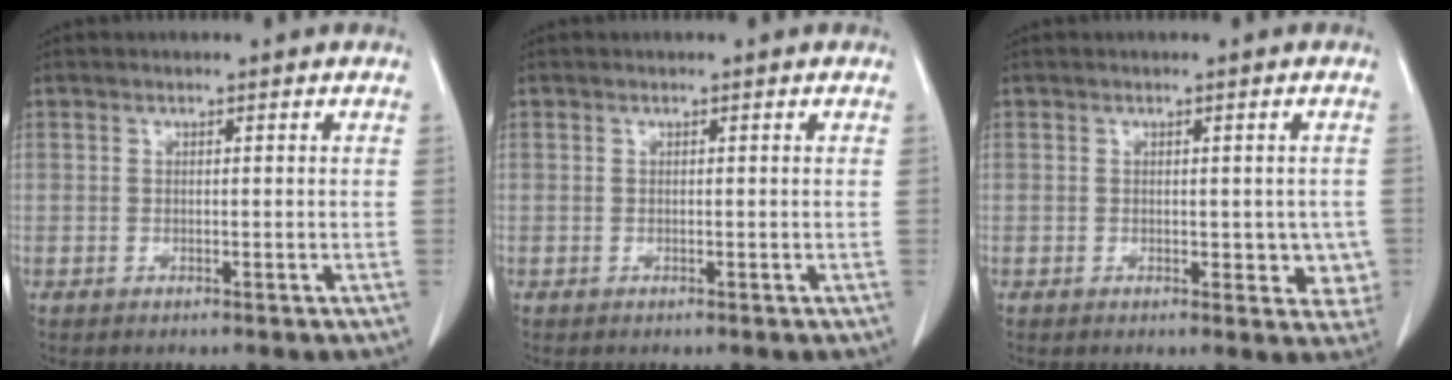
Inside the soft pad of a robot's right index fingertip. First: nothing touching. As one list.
[{"total": 0.0}, {"total": 4.4, "force": [-0.3, 2.6, 3.5], "torque": [-0.020, 0.003, 0.000]}]